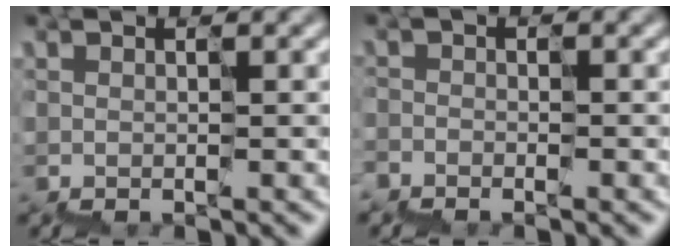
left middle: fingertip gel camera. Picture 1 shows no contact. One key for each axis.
{"total": 1.7, "fx": -1.4, "fy": -0.5, "fz": -0.8, "tx": 0.014, "ty": -0.005, "tz": -0.036}